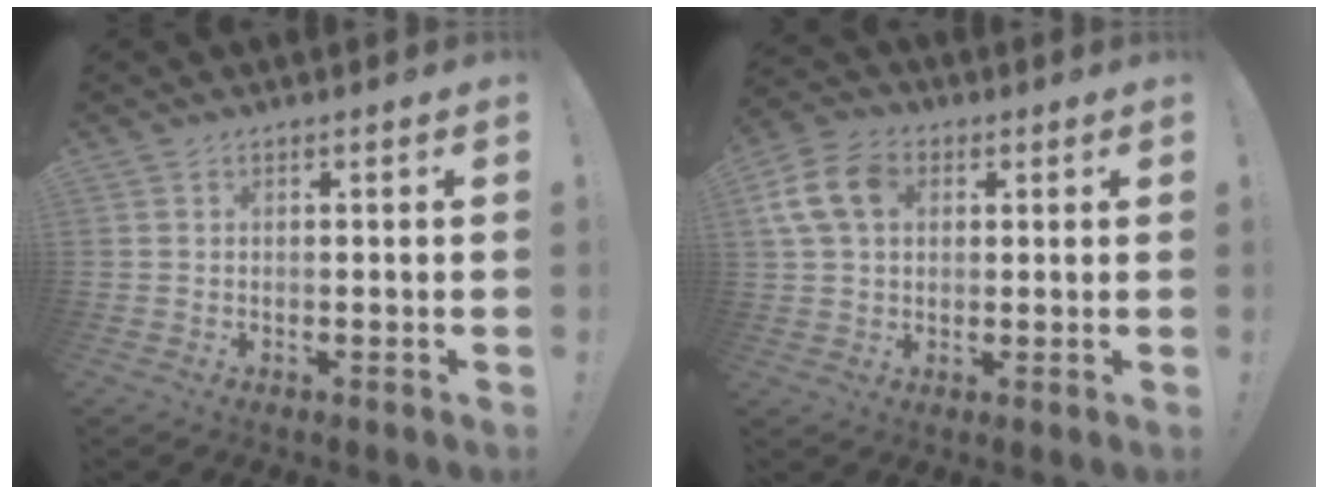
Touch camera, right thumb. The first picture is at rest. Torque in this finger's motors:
{"motor_torque": [0.79, 1.38, 0.08, 0.03, 0.20]}